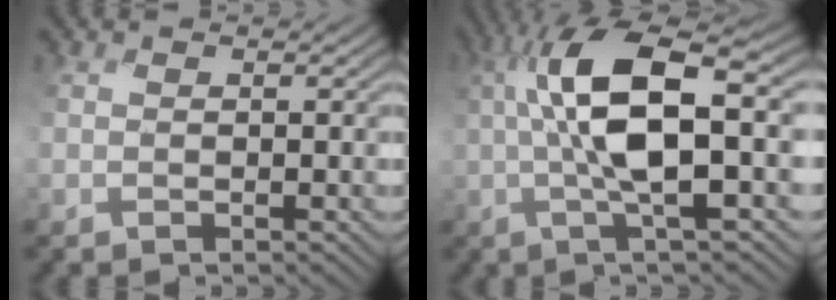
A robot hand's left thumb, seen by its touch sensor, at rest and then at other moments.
{"total": 11.1, "force": [0.8, 3.0, 10.6], "torque": [-0.208, 0.011, 0.010]}